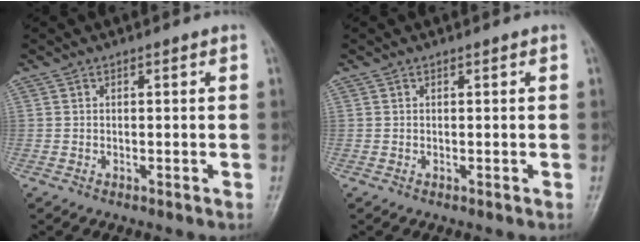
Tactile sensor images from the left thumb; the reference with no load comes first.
{"total": 0.0}